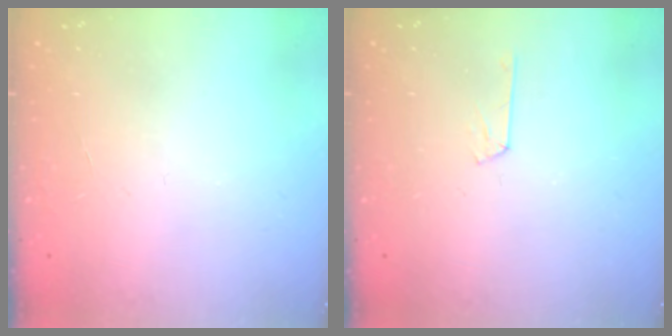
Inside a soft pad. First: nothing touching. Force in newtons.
{"total": 2.9, "press": 2.9, "slide": 0.3}